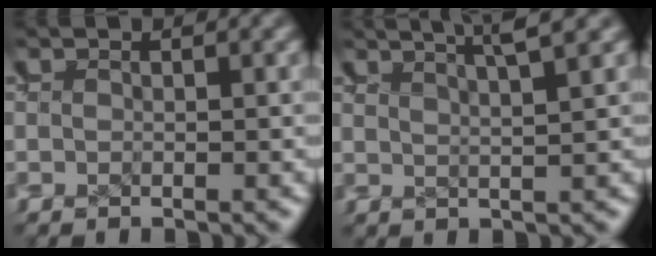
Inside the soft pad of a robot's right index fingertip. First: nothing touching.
{"total": 5.0, "force": [4.4, 0.3, 2.4], "torque": [-0.017, 0.015, 0.068]}